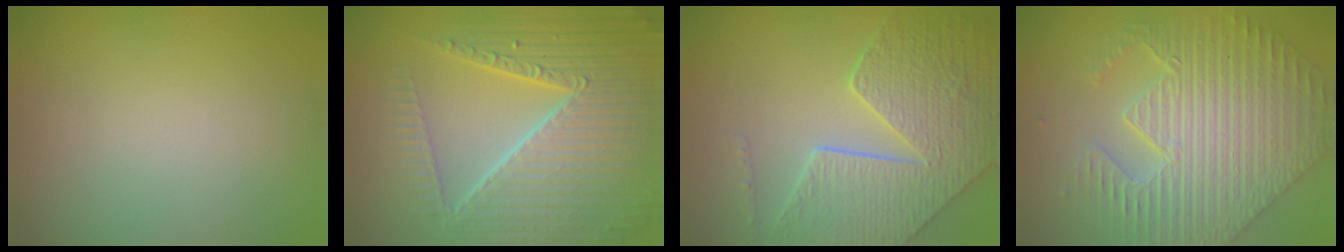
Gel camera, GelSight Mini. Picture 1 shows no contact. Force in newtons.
{"total": 10.0, "press": 6.5, "slide": 7.6}
{"total": 8.0, "press": 6.1, "slide": 5.2}
{"total": 5.6, "press": 5.2, "slide": 2.2}